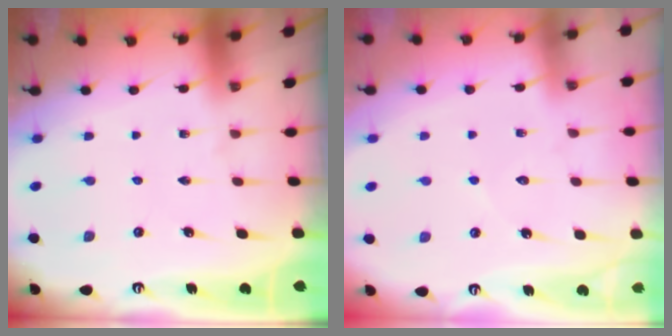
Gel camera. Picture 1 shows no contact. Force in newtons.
{"total": 4.1, "press": 4.1, "slide": 0.5}